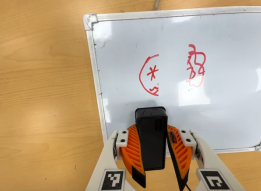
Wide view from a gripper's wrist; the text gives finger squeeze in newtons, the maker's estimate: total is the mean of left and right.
{"total": 9.9, "left": 9.5, "right": 10.2}